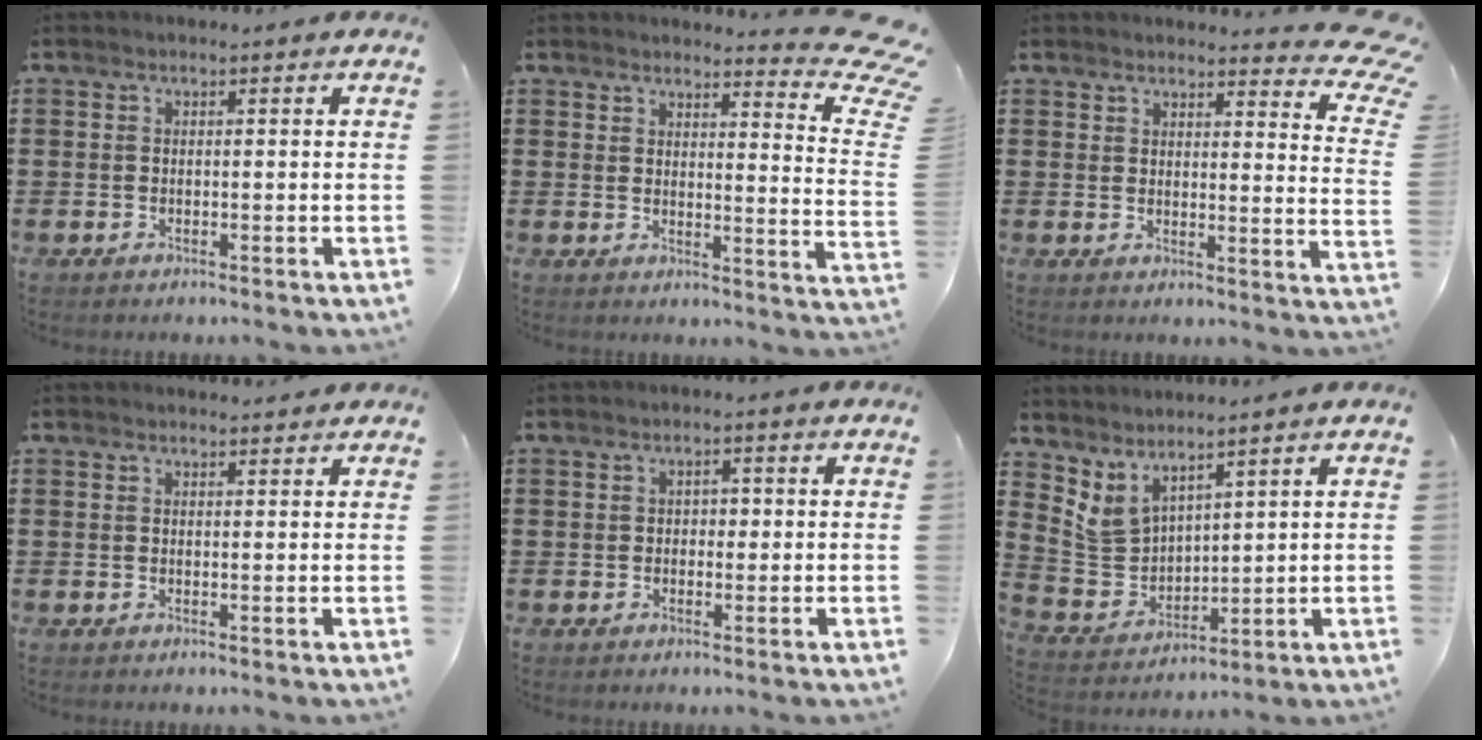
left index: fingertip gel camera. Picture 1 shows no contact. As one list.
[{"total": 6.7, "force": [5.7, 1.0, 3.3], "torque": [-0.047, -0.039, 0.096]}, {"total": 5.4, "force": [4.7, 1.1, 2.6], "torque": [-0.036, -0.021, 0.080]}, {"total": 1.1, "force": [1.1, 0.1, -0.1], "torque": [-0.001, 0.000, 0.021]}, {"total": 0.9, "force": [-0.1, 0.6, 0.6], "torque": [-0.014, 0.004, -0.003]}, {"total": 5.0, "force": [4.0, 2.8, 1.1], "torque": [-0.047, -0.017, 0.077]}]